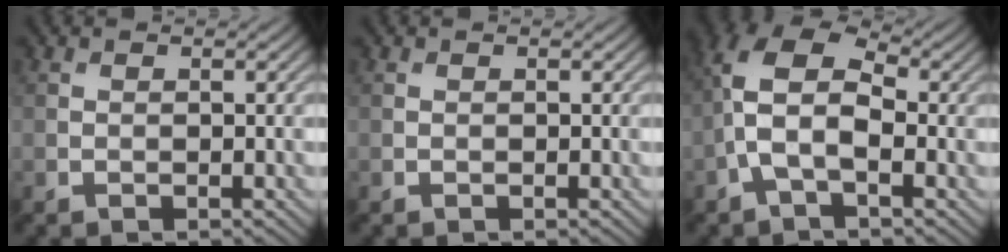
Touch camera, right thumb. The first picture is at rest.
{"total": 0.0}
{"total": 8.8, "force": [-1.0, 4.6, 7.4], "torque": [-0.168, 0.019, -0.036]}